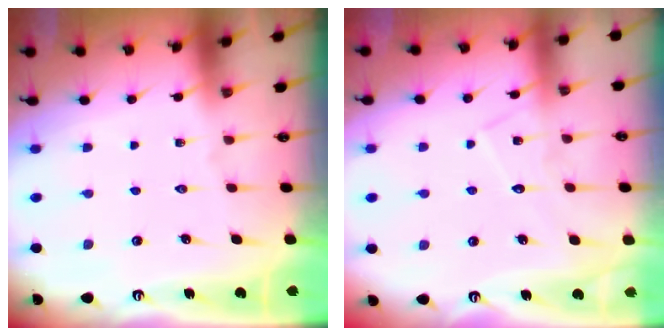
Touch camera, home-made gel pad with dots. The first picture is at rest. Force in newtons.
{"total": 7.0, "press": 6.9, "slide": 0.6}